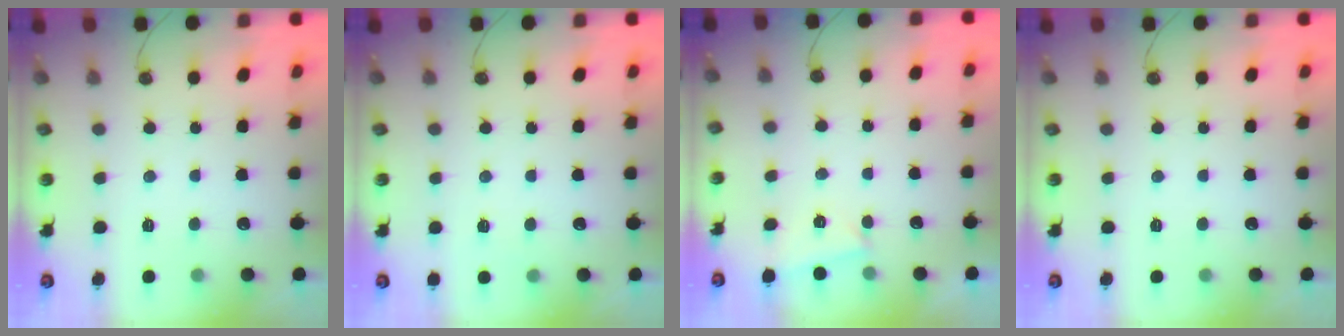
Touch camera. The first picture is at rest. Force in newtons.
{"total": 2.6, "press": 1.9, "slide": 1.8}
{"total": 2.3, "press": 2.2, "slide": 0.9}
{"total": 0.0}